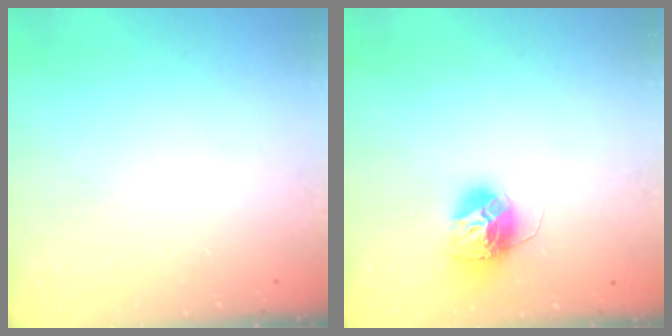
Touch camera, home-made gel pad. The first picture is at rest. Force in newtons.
{"total": 14.0, "press": 13.9, "slide": 1.1}